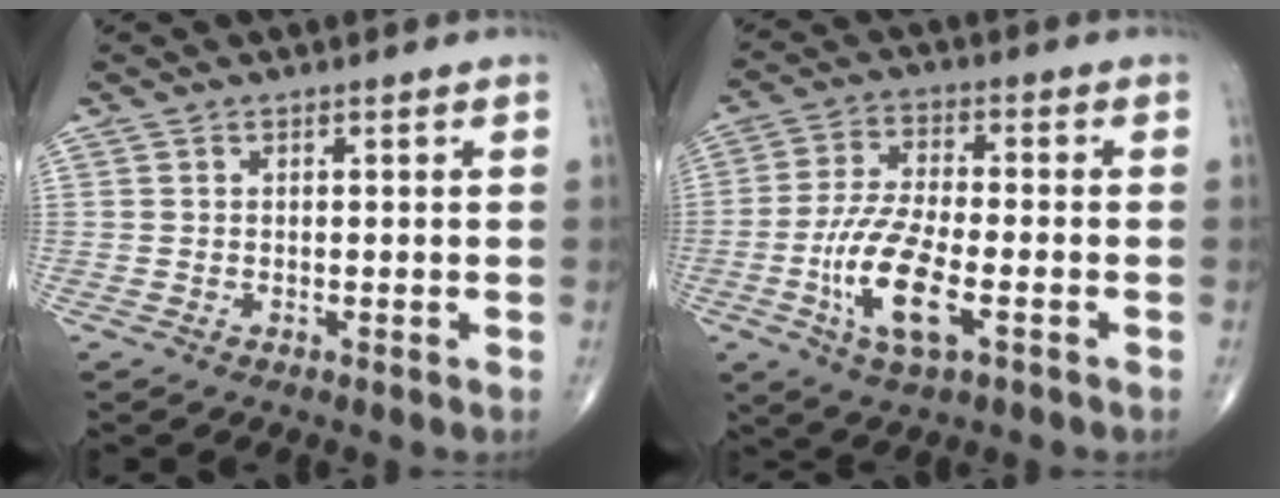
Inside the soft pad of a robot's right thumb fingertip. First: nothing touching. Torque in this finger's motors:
{"motor_torque": [2.43, 2.58, 1.05, -0.18, 0.38]}